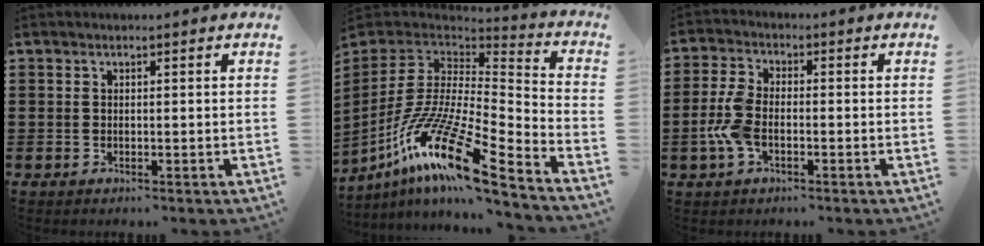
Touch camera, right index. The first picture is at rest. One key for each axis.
{"total": 18.4, "fx": -10.6, "fy": 3.9, "fz": 14.5, "tx": -0.303, "ty": 0.013, "tz": -0.203}
{"total": 6.0, "fx": -1.7, "fy": 3.1, "fz": 4.8, "tx": -0.125, "ty": -0.007, "tz": -0.041}